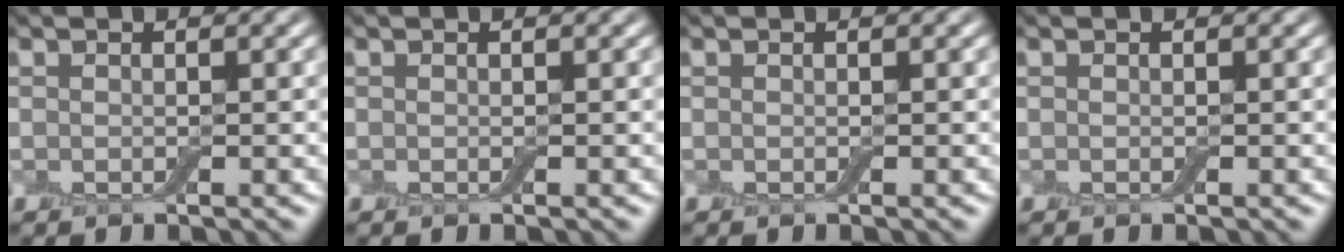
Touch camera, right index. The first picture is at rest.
{"total": 0.0}
{"total": 0.0}
{"total": 0.0}